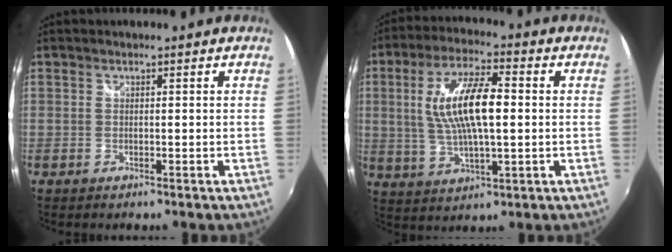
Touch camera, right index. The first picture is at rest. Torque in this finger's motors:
{"motor_torque": [0.54, 0.05, 0.39, 0.21]}